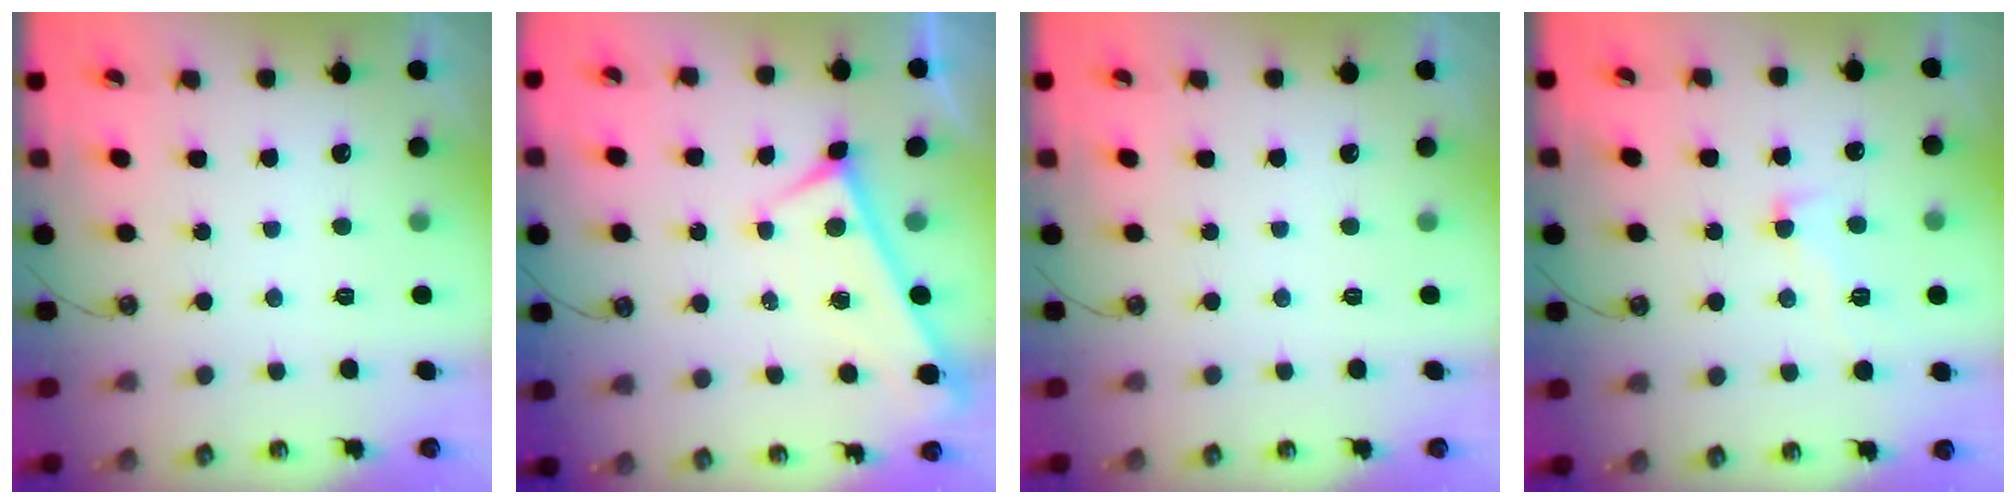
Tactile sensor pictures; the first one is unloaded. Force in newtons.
{"total": 0.0}
{"total": 0.0}
{"total": 1.8, "press": 1.6, "slide": 0.8}